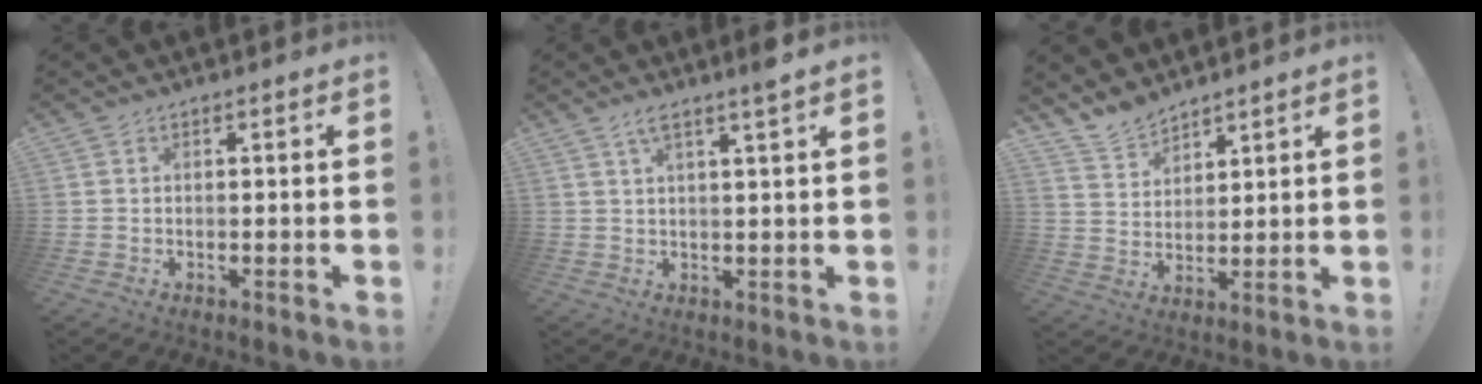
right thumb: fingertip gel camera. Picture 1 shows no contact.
{"total": 4.4, "force": [2.5, -0.3, 3.6], "torque": [-0.066, -0.006, 0.038]}
{"total": 7.8, "force": [7.2, 2.8, 1.0], "torque": [-0.029, -0.053, 0.141]}